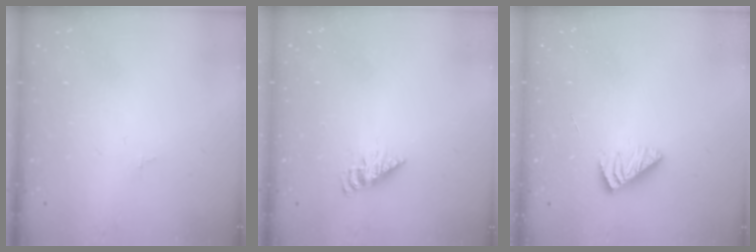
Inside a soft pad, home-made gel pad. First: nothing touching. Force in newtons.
{"total": 2.2, "press": 2.2, "slide": 0.3}
{"total": 2.2, "press": 2.2, "slide": 0.4}